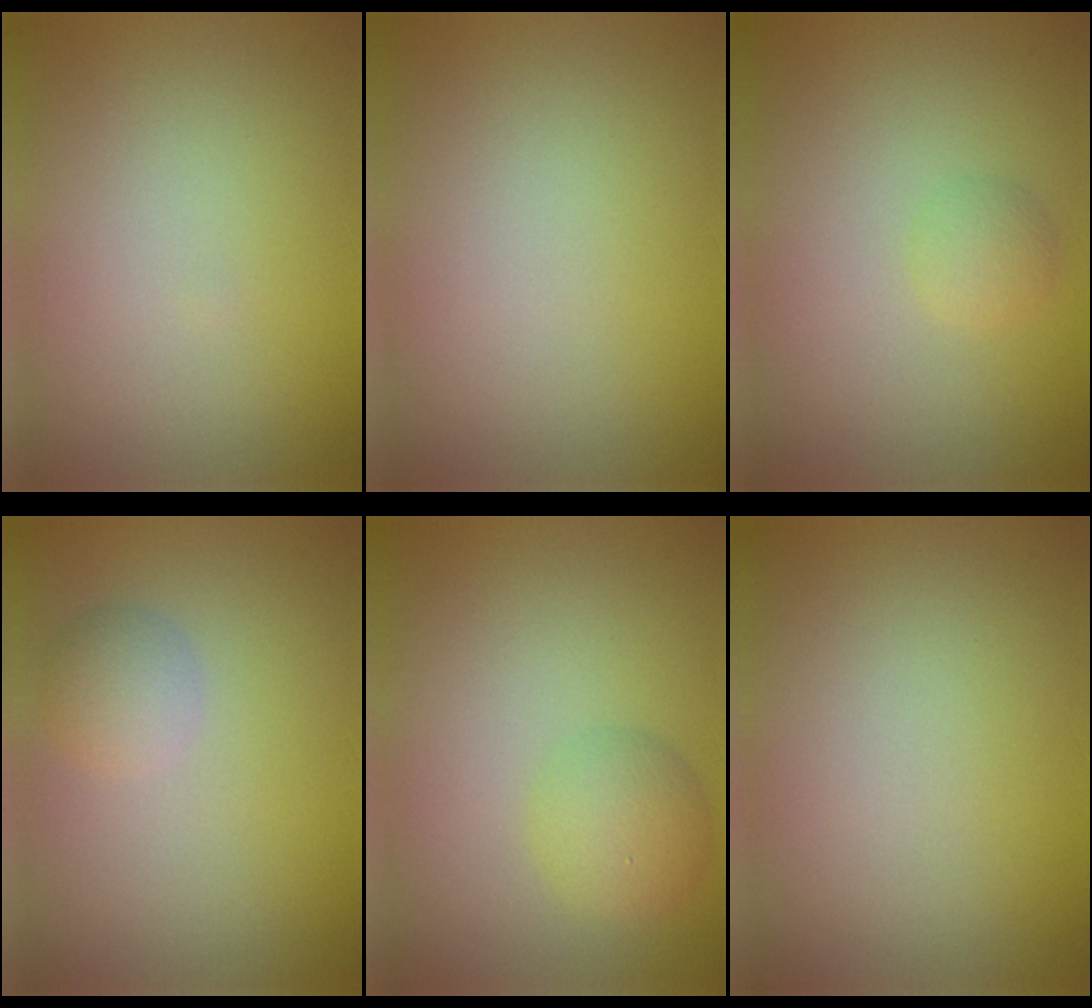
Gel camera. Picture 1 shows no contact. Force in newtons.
{"total": 0.0}
{"total": 1.3, "press": 1.3, "slide": 0.0}
{"total": 2.0, "press": 2.0, "slide": 0.0}
{"total": 3.0, "press": 2.9, "slide": 0.2}
{"total": 0.0}